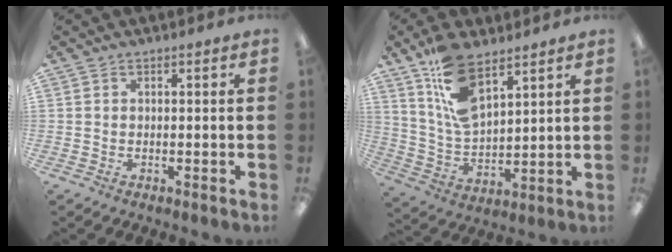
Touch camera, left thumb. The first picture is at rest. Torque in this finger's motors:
{"motor_torque": [0.24, 0.40, 0.29, -0.35, 0.14]}